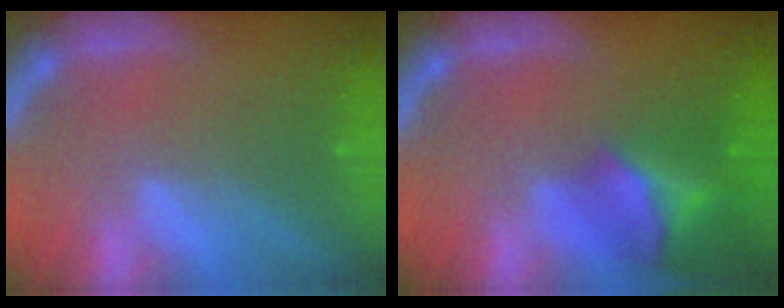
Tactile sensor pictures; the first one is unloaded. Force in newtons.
{"total": 8.0}